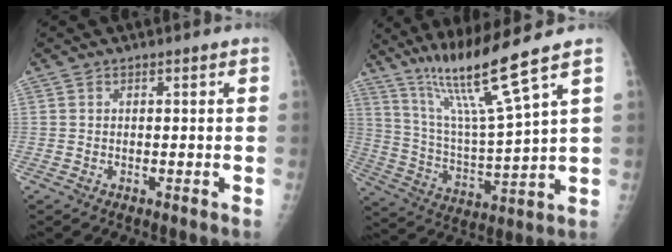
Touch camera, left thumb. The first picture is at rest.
{"total": 14.7, "force": [10.5, -1.2, 10.3], "torque": [-0.178, -0.061, 0.197]}